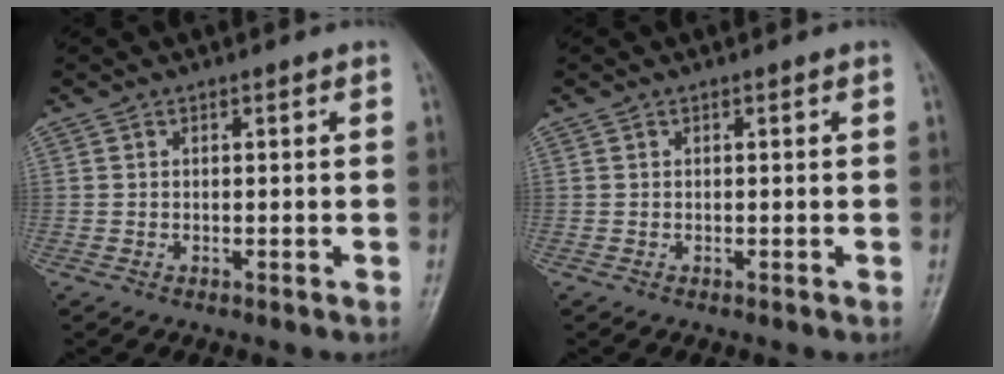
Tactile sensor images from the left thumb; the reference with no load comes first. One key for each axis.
{"total": 0.0}